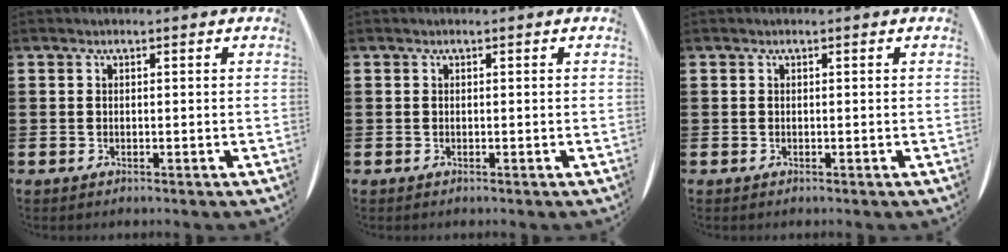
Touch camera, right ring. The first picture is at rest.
{"total": 0.0}
{"total": 0.0}